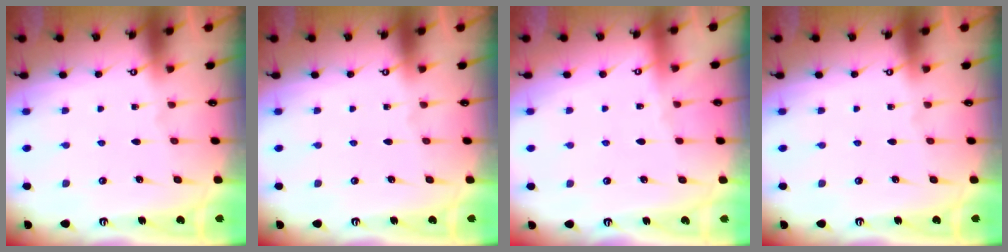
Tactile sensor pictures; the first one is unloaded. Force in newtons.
{"total": 0.0}
{"total": 0.8, "press": 0.7, "slide": 0.3}
{"total": 0.0}